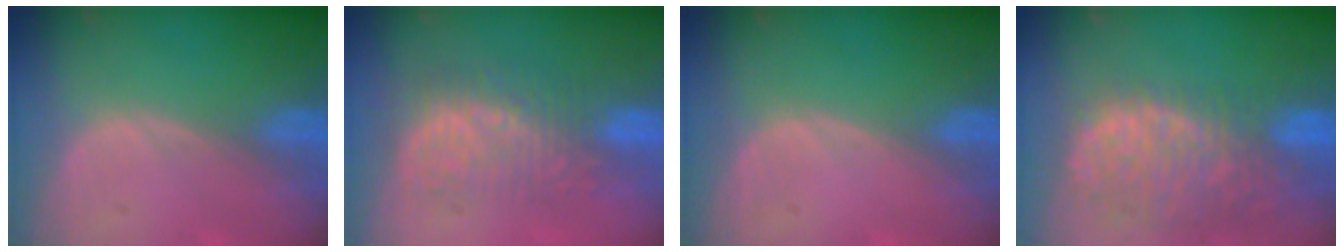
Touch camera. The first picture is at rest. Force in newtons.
{"total": 9.2, "press": 8.4, "slide": 3.9}
{"total": 0.0}
{"total": 13.5, "press": 11.0, "slide": 7.8}